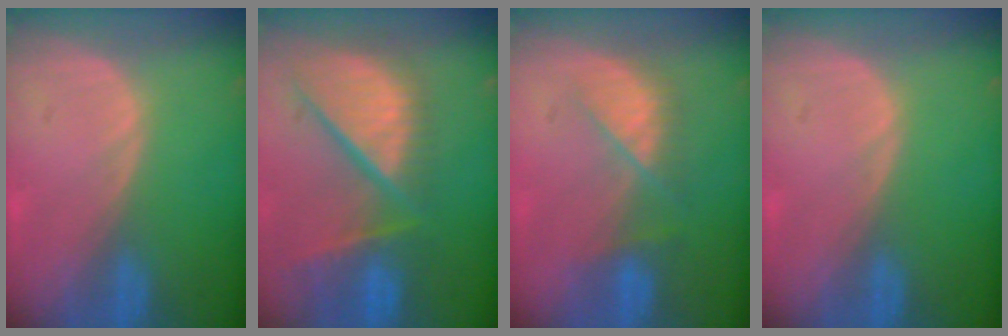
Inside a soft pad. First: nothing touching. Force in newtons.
{"total": 12.6, "press": 10.3, "slide": 7.2}
{"total": 5.0, "press": 5.0, "slide": 0.4}
{"total": 0.0}